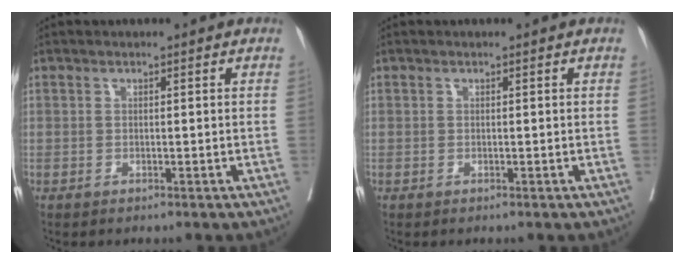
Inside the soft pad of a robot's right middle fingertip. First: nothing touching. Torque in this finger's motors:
{"motor_torque": [0.12, -0.09, 0.04, 0.00]}